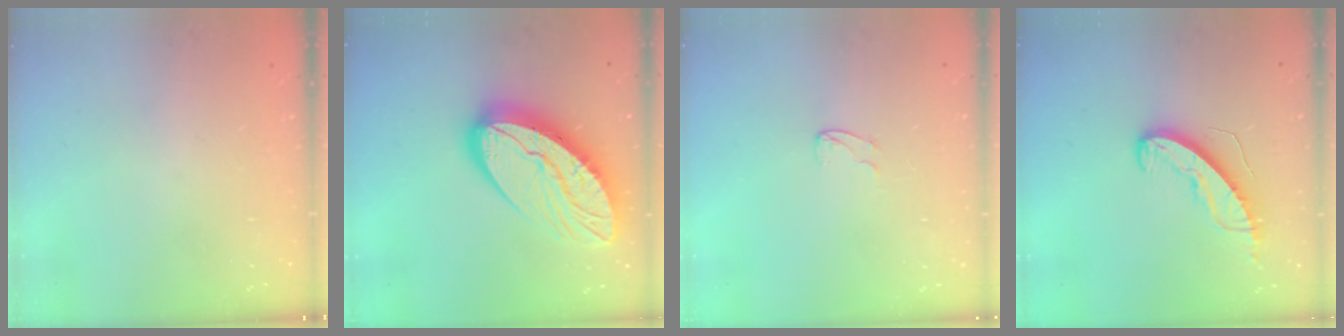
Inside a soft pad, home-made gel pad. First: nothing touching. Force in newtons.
{"total": 20.8, "press": 20.7, "slide": 2.0}
{"total": 3.1, "press": 3.1, "slide": 0.3}
{"total": 9.0, "press": 9.0, "slide": 0.4}